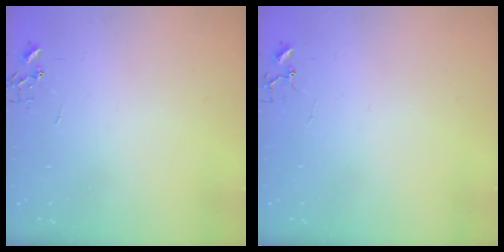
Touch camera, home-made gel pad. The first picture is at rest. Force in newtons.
{"total": 3.4, "press": 3.4, "slide": 0.4}